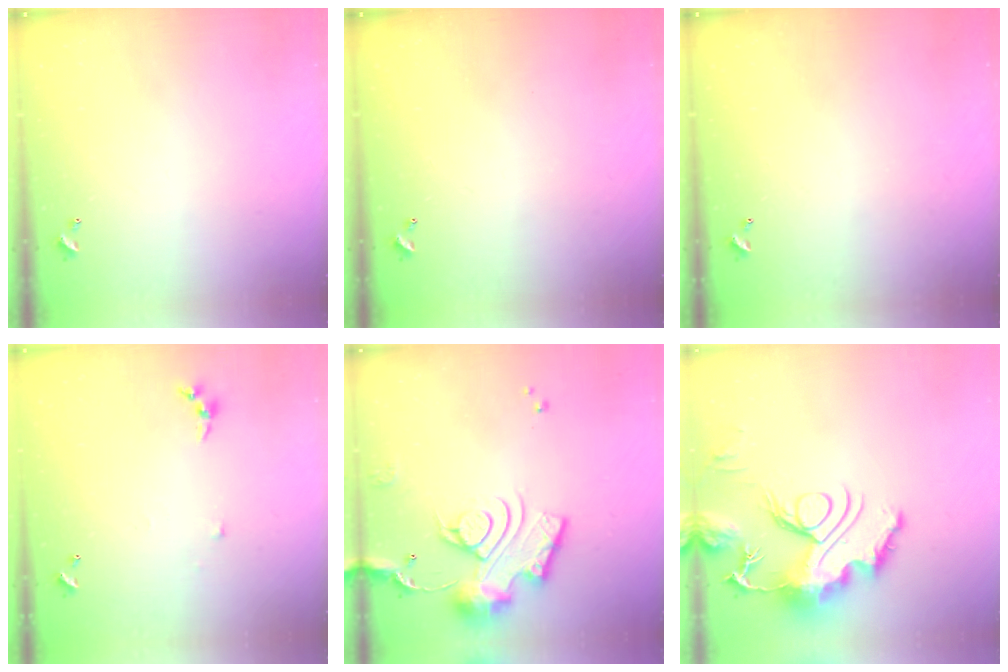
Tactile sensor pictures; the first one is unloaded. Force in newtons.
{"total": 0.0}
{"total": 0.0}
{"total": 3.0, "press": 2.9, "slide": 0.4}
{"total": 15.2, "press": 15.2, "slide": 1.5}
{"total": 15.8, "press": 15.7, "slide": 1.8}